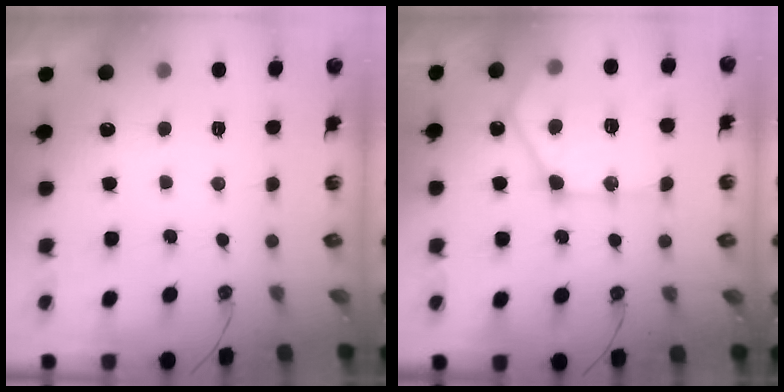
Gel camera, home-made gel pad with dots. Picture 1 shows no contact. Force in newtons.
{"total": 19.0, "press": 19.0, "slide": 1.4}